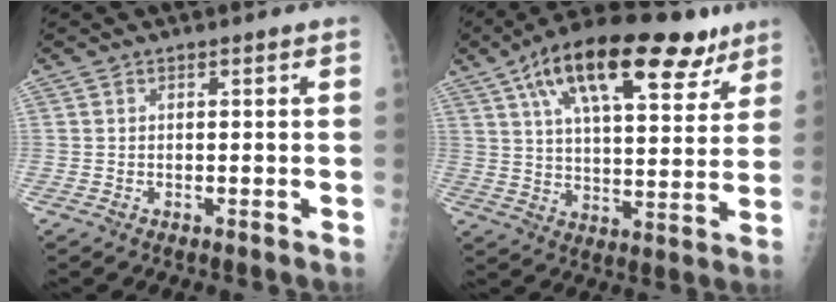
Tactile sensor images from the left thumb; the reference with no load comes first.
{"total": 23.3, "force": [12.9, 9.6, 16.8], "torque": [-0.244, -0.012, 0.206]}